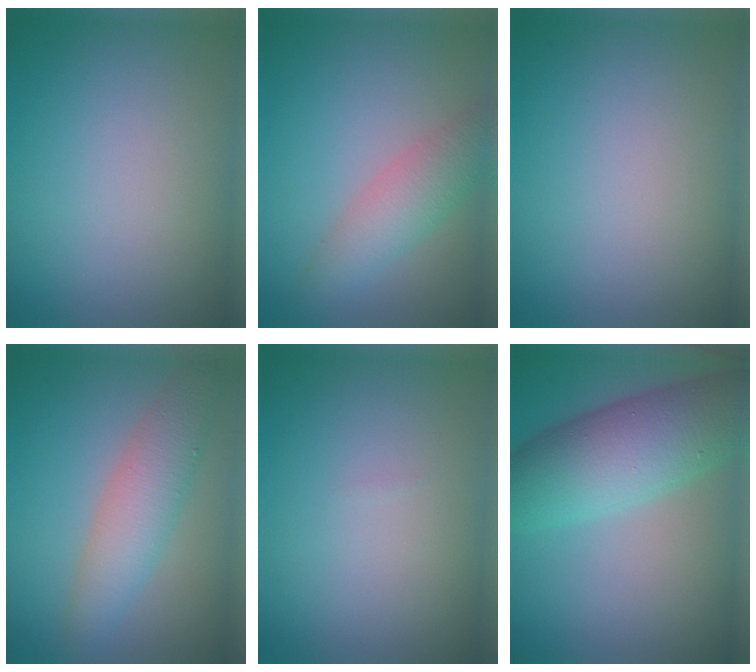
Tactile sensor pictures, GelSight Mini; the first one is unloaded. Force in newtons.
{"total": 3.8, "press": 3.8, "slide": 0.1}
{"total": 0.0}
{"total": 4.6, "press": 4.6, "slide": 0.0}
{"total": 0.0}
{"total": 8.6, "press": 8.6, "slide": 0.3}